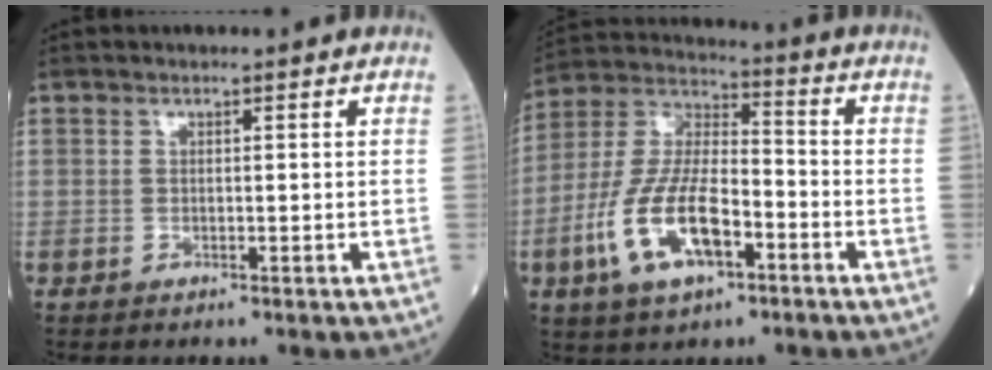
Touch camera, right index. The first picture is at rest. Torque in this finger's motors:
{"motor_torque": [1.28, 0.02, 0.79, 0.21]}